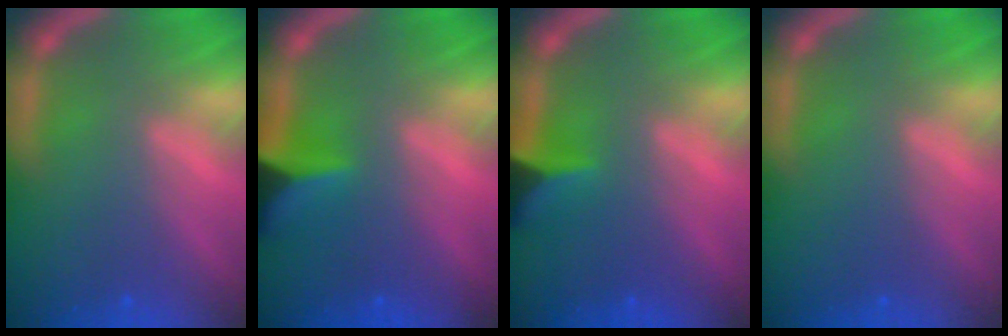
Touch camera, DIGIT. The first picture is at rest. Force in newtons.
{"total": 5.0}
{"total": 3.5}
{"total": 0.0}